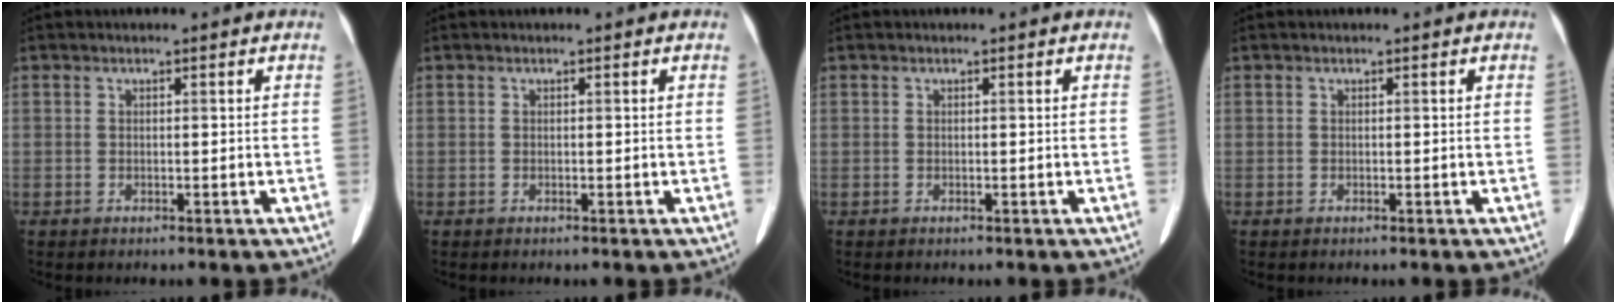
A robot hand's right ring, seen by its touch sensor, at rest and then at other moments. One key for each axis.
{"total": 0.0}
{"total": 0.0}
{"total": 0.0}